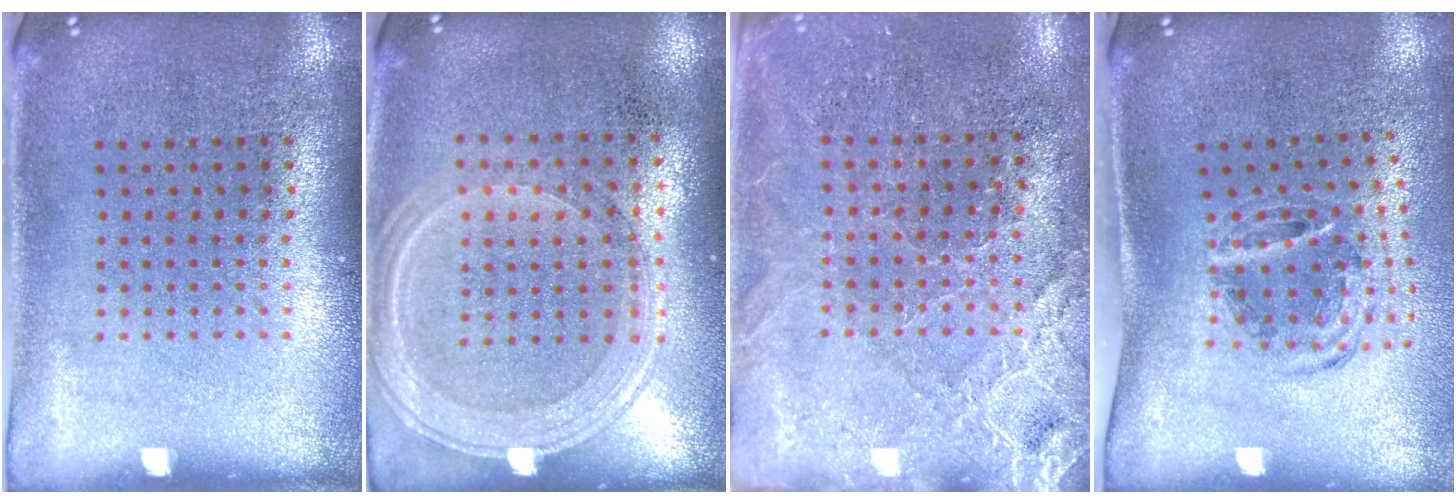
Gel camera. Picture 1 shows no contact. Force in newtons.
{"total": 1.2, "press": 1.2, "slide": 0.3}
{"total": 2.8, "press": 2.8, "slide": 0.3}
{"total": 1.2, "press": 1.0, "slide": 0.5}